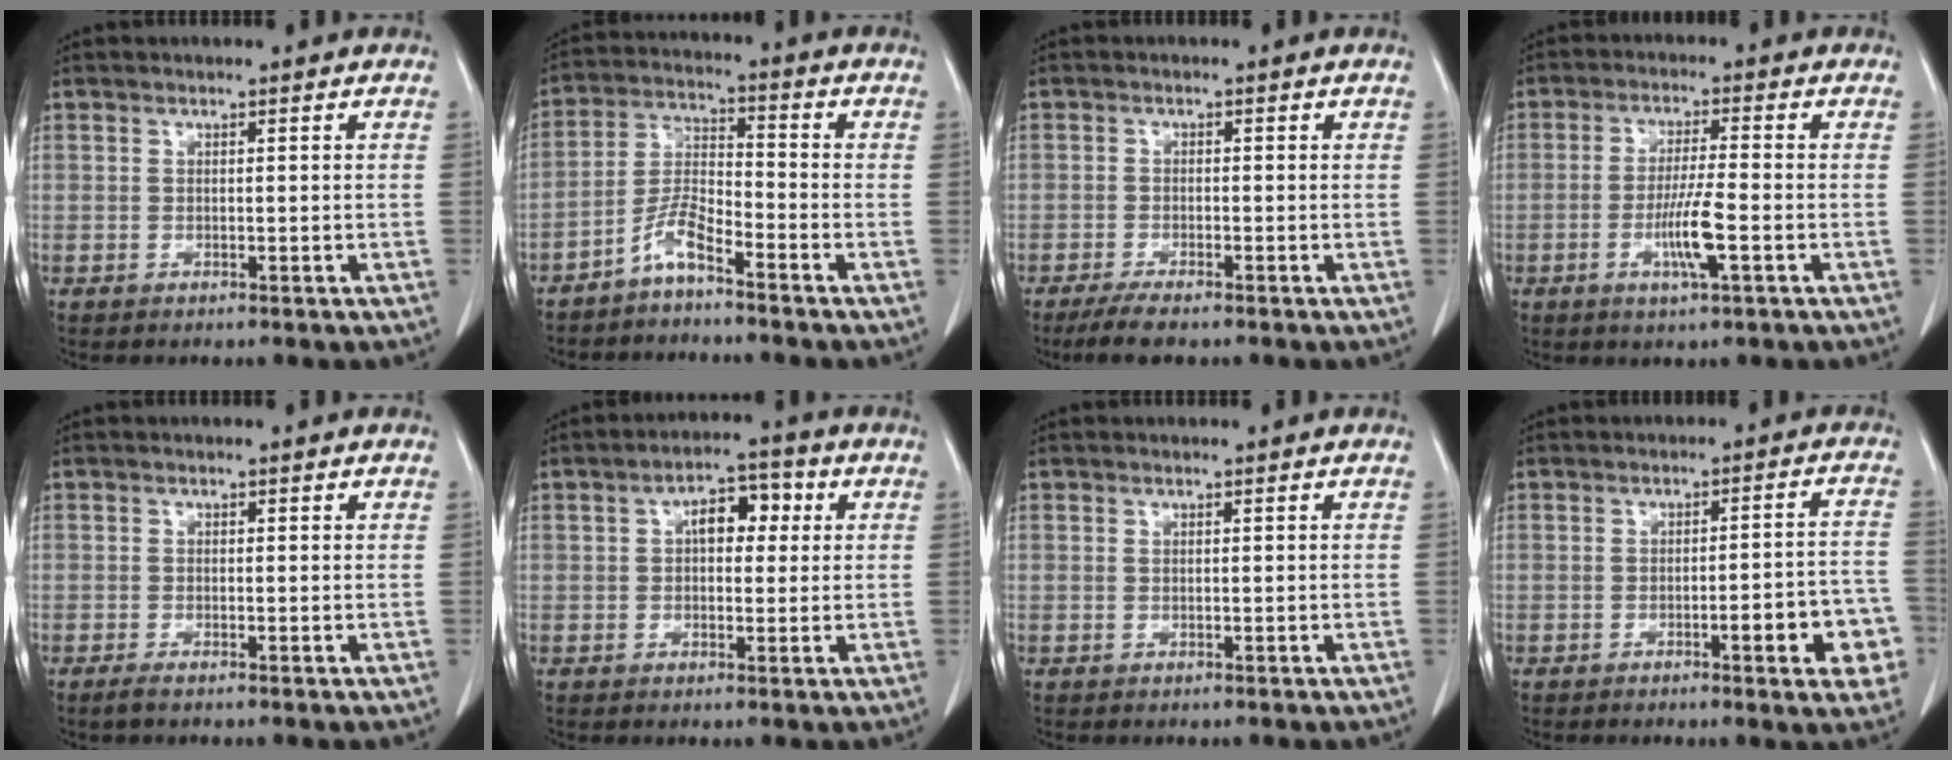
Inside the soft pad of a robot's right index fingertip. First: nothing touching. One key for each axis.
{"total": 5.3, "fx": -4.1, "fy": 0.8, "fz": 3.3, "tx": -0.074, "ty": -0.001, "tz": -0.085}
{"total": 3.4, "fx": -2.6, "fy": 0.9, "fz": 2.0, "tx": -0.046, "ty": -0.006, "tz": -0.045}
{"total": 6.4, "fx": -2.2, "fy": 0.0, "fz": 6.0, "tx": -0.113, "ty": -0.010, "tz": -0.041}
{"total": 0.9, "fx": -0.5, "fy": 0.2, "fz": 0.6, "tx": -0.013, "ty": -0.002, "tz": -0.011}
{"total": 5.8, "fx": 1.3, "fy": 3.1, "fz": 4.8, "tx": -0.076, "ty": 0.025, "tz": 0.016}
{"total": 0.0}
{"total": 8.9, "fx": -3.6, "fy": 1.6, "fz": 8.0, "tx": -0.086, "ty": 0.017, "tz": -0.042}